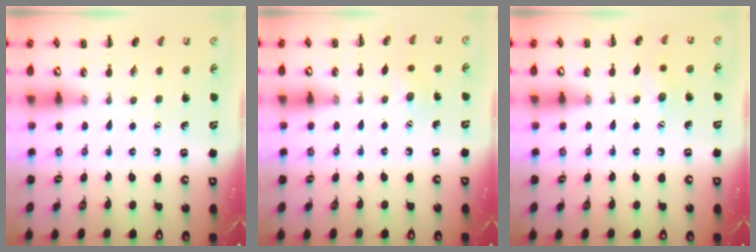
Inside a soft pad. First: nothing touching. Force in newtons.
{"total": 3.9, "press": 3.8, "slide": 0.9}
{"total": 5.9, "press": 5.8, "slide": 1.3}